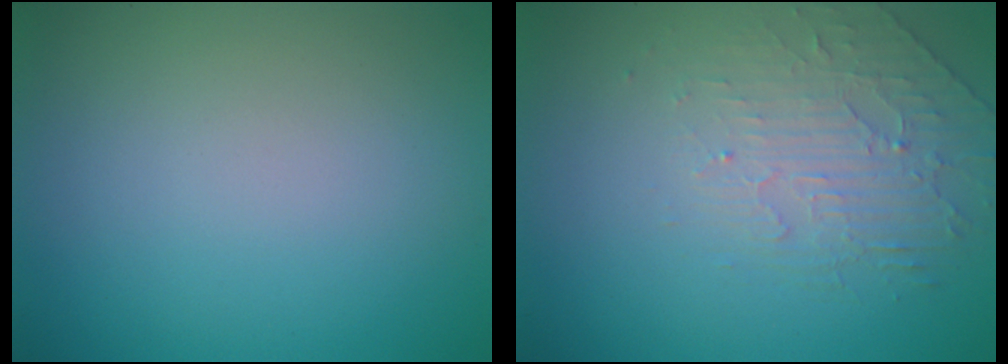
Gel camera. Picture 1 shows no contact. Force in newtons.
{"total": 2.2, "press": 1.5, "slide": 1.7}